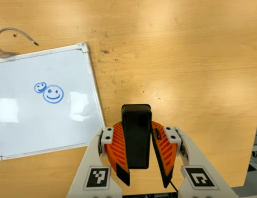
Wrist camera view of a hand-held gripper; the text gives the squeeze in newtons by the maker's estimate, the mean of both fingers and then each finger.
{"total": 9.3, "left": 7.7, "right": 10.8}